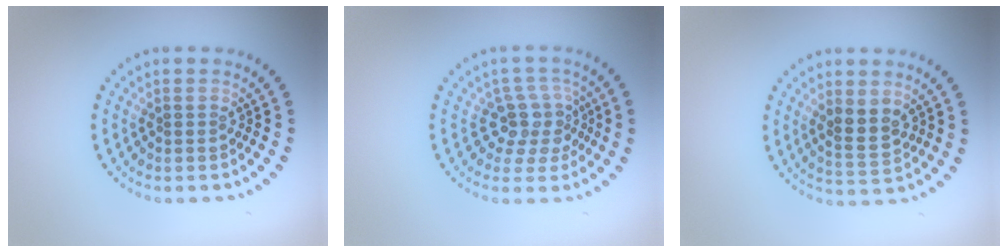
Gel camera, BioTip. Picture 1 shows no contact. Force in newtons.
{"total": 3.6, "press": 2.8, "slide": 2.2}
{"total": 2.7, "press": 2.5, "slide": 0.8}